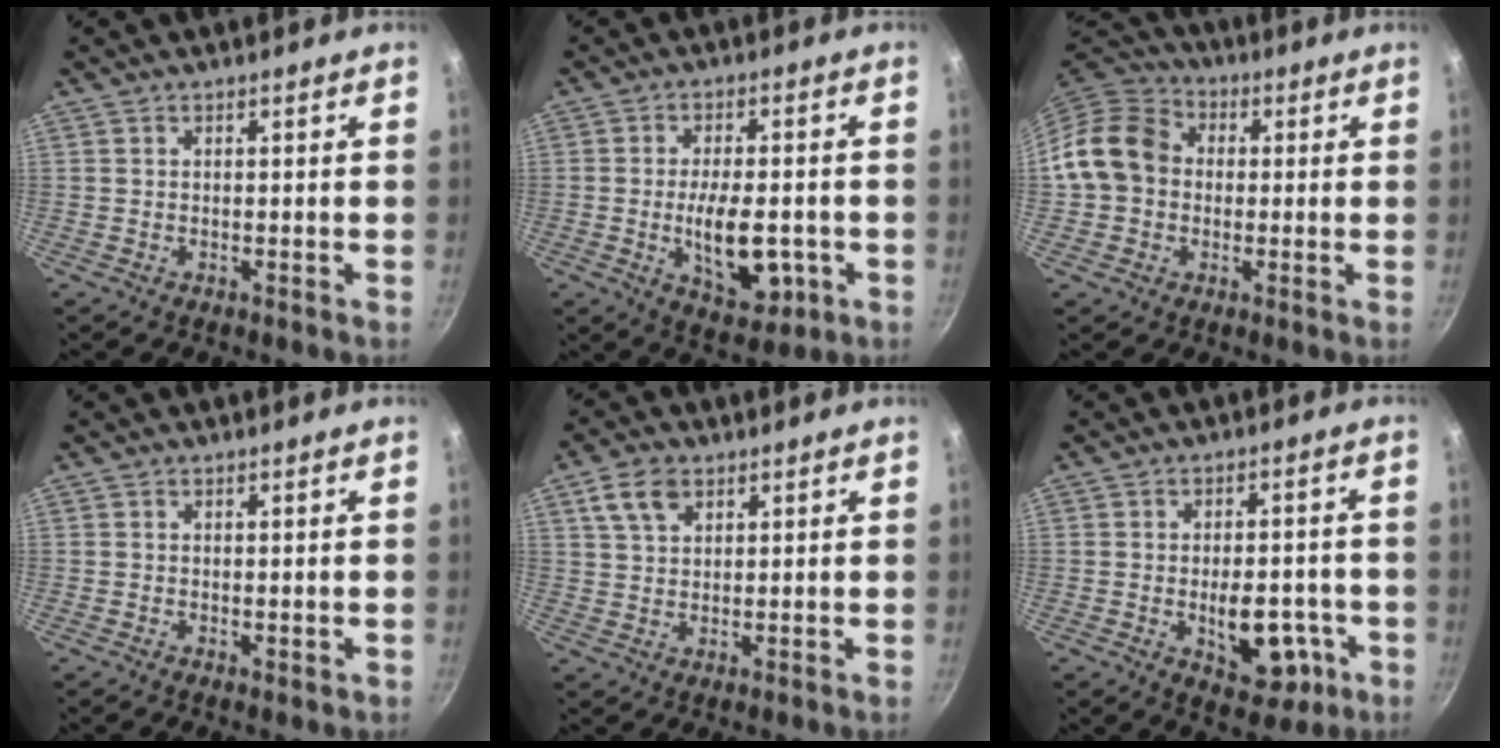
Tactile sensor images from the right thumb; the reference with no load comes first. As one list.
[{"total": 12.3, "force": [-2.6, 6.1, 10.3], "torque": [-0.139, -0.001, -0.030]}, {"total": 11.9, "force": [0.3, 10.0, 6.5], "torque": [-0.086, 0.026, -0.012]}, {"total": 0.7, "force": [0.2, 0.4, 0.5], "torque": [-0.008, -0.002, 0.002]}, {"total": 6.1, "force": [3.1, 3.8, 3.6], "torque": [-0.057, -0.002, 0.060]}, {"total": 11.3, "force": [-3.1, 6.4, 8.8], "torque": [-0.087, 0.006, -0.030]}]